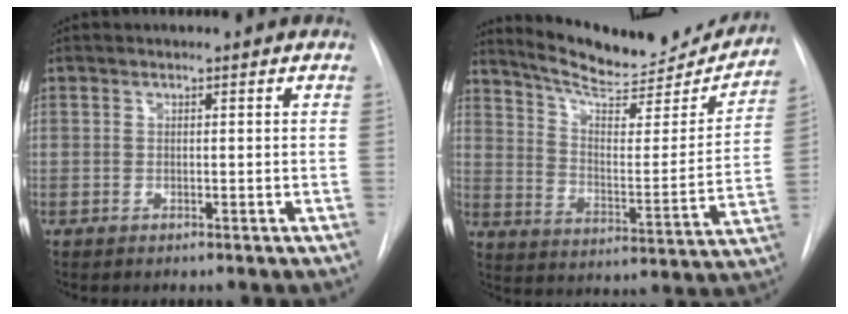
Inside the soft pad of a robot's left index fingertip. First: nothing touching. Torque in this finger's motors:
{"motor_torque": [0.81, -1.33, 0.14, 0.05]}